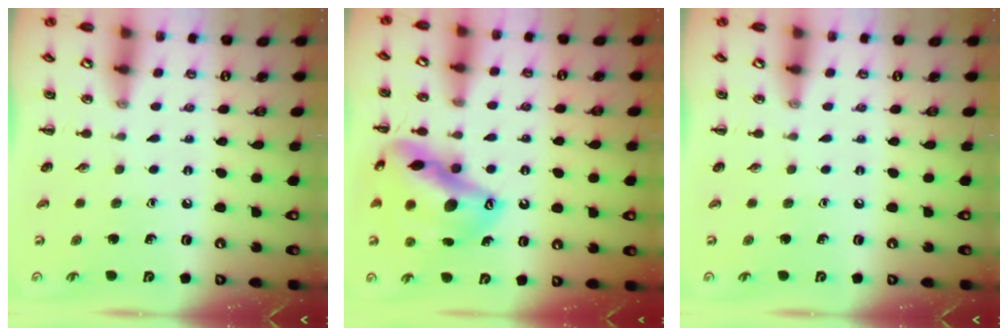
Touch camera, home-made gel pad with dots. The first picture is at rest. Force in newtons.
{"total": 20.7, "press": 20.5, "slide": 2.4}
{"total": 0.0}